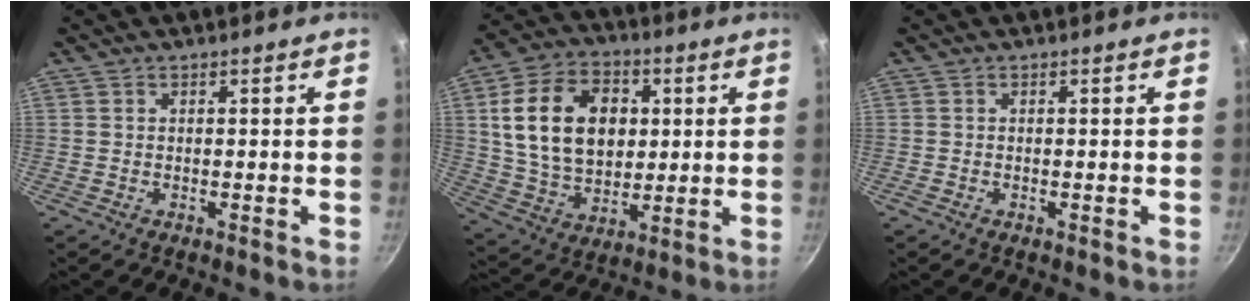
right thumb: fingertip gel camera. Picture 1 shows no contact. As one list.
[{"total": 19.3, "force": [3.5, 13.7, 13.1], "torque": [-0.210, 0.001, 0.063]}, {"total": 0.0}]